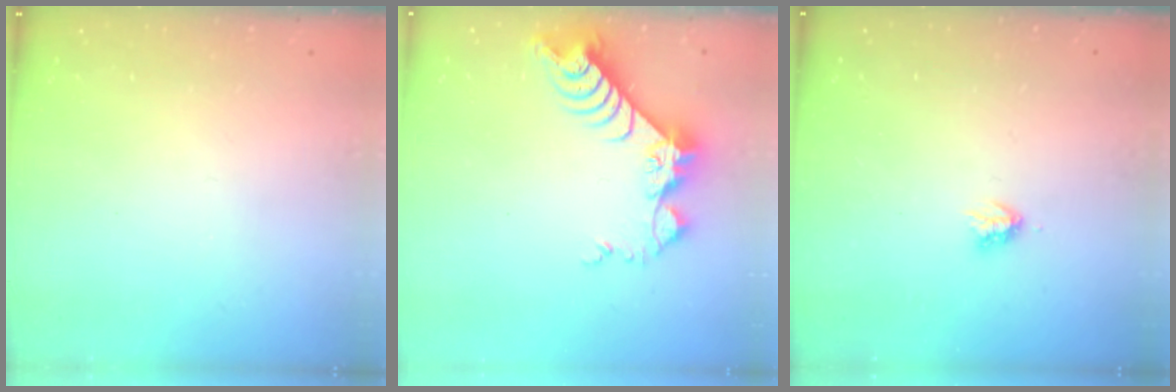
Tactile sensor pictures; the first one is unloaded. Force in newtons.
{"total": 9.3, "press": 9.3, "slide": 0.7}
{"total": 2.9, "press": 2.9, "slide": 0.5}